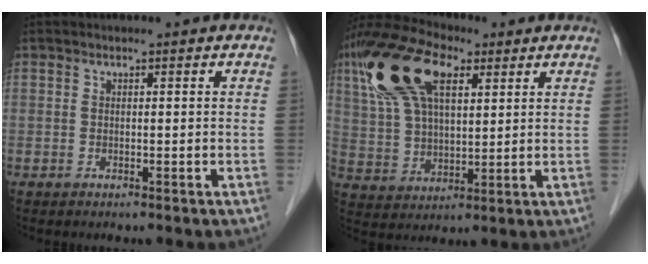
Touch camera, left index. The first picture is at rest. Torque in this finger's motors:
{"motor_torque": [1.21, -0.93, 0.71, 0.21]}